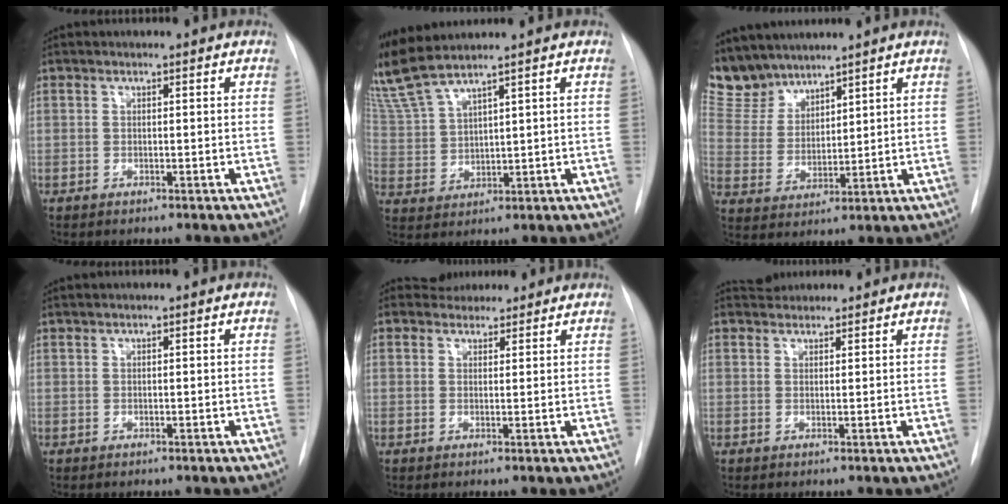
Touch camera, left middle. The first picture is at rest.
{"total": 7.4, "force": [6.7, -0.6, 3.1], "torque": [-0.085, 0.007, 0.152]}
{"total": 7.8, "force": [7.4, 2.6, 0.6], "torque": [-0.022, 0.007, 0.165]}
{"total": 0.0}
{"total": 3.7, "force": [3.3, 1.6, 0.0], "torque": [0.005, 0.009, 0.042]}
{"total": 2.3, "force": [2.2, 0.7, -0.1], "torque": [0.002, 0.012, 0.035]}